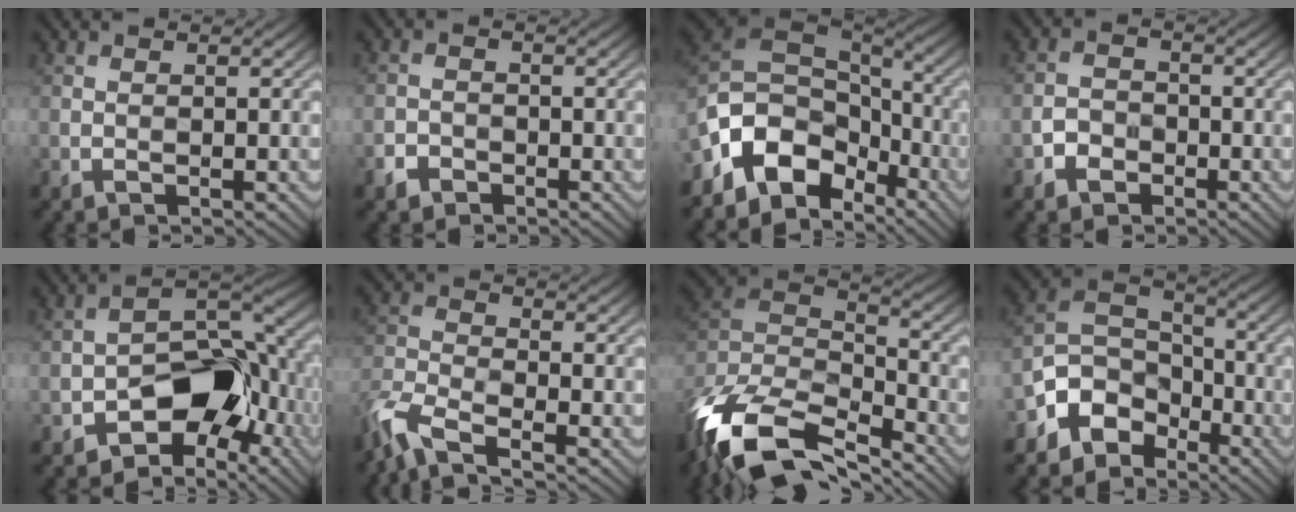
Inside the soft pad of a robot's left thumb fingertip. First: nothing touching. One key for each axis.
{"total": 2.0, "fx": -1.5, "fy": 1.2, "fz": 0.4, "tx": -0.012, "ty": -0.006, "tz": -0.031}
{"total": 11.7, "fx": -5.0, "fy": 8.0, "fz": 7.0, "tx": -0.176, "ty": -0.015, "tz": -0.085}
{"total": 2.9, "fx": -1.8, "fy": 2.1, "fz": 0.9, "tx": -0.024, "ty": -0.004, "tz": -0.041}
{"total": 10.8, "fx": -4.5, "fy": 6.4, "fz": 7.4, "tx": -0.106, "ty": -0.004, "tz": -0.083}
{"total": 7.4, "fx": -5.8, "fy": 2.4, "fz": 3.9, "tx": -0.099, "ty": -0.018, "tz": -0.119}
{"total": 15.3, "fx": -9.7, "fy": 7.4, "fz": 9.3, "tx": -0.267, "ty": -0.029, "tz": -0.151}
{"total": 7.8, "fx": -4.8, "fy": 5.4, "fz": 3.1, "tx": -0.061, "ty": -0.006, "tz": -0.104}